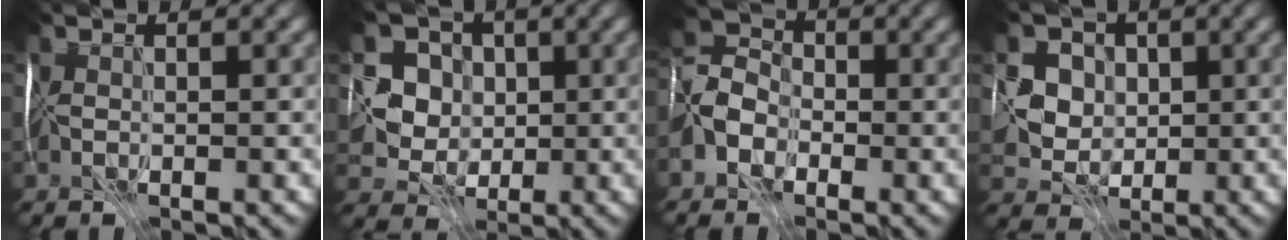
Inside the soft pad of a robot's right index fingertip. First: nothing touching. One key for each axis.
{"total": 3.4, "fx": 0.9, "fy": 3.2, "fz": 0.7, "tx": -0.007, "ty": 0.000, "tz": 0.015}
{"total": 2.7, "fx": -1.6, "fy": 2.1, "fz": 0.7, "tx": -0.013, "ty": 0.012, "tz": -0.039}
{"total": 4.3, "fx": 1.5, "fy": 3.8, "fz": 1.2, "tx": -0.007, "ty": 0.014, "tz": 0.023}